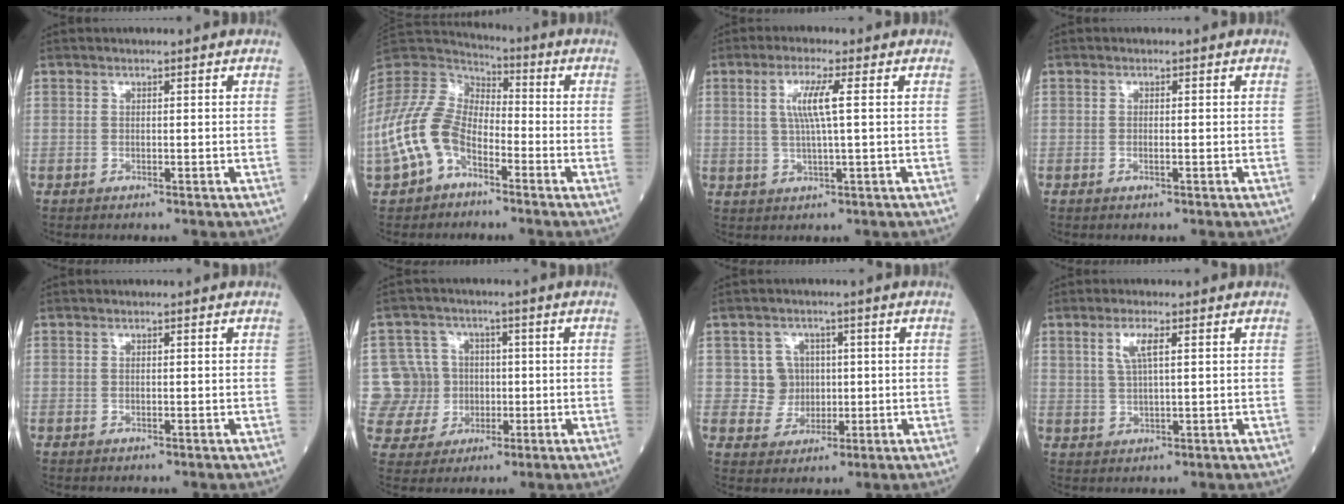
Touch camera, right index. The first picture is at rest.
{"total": 12.4, "force": [-5.5, 7.6, 8.2], "torque": [-0.195, 0.018, -0.112]}
{"total": 5.1, "force": [1.1, -0.2, 5.0], "torque": [-0.102, 0.004, 0.025]}
{"total": 0.6, "force": [-0.3, 0.0, 0.5], "torque": [-0.013, -0.001, -0.003]}
{"total": 0.0}
{"total": 8.2, "force": [0.0, 8.1, 0.9], "torque": [-0.025, 0.019, 0.010]}
{"total": 4.7, "force": [0.6, 4.6, 0.4], "torque": [0.000, 0.012, 0.014]}
{"total": 3.6, "force": [1.5, 0.8, 3.1], "torque": [-0.065, 0.006, 0.032]}